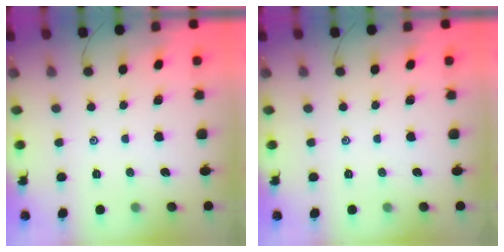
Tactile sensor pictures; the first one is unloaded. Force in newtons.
{"total": 0.0}